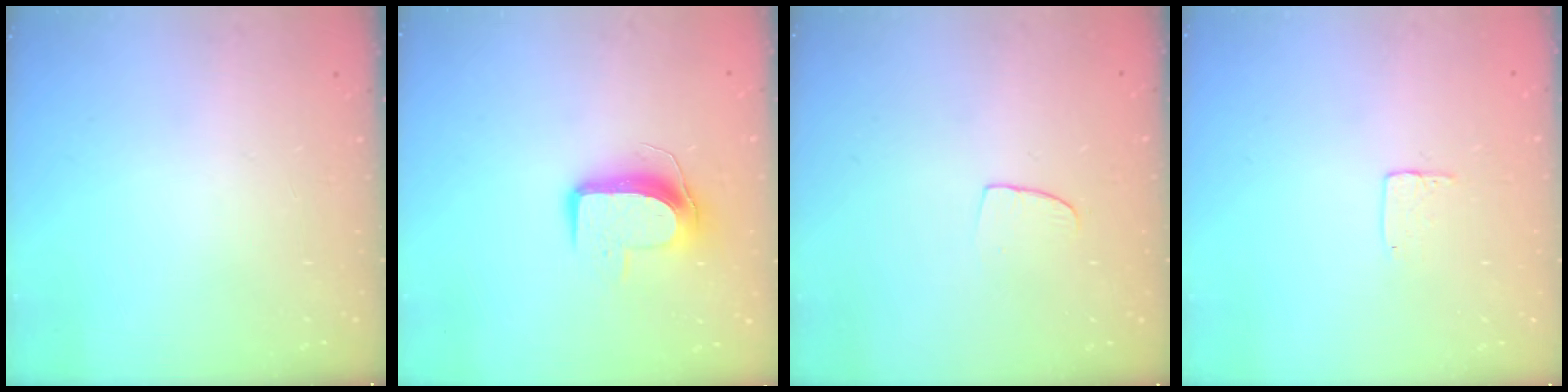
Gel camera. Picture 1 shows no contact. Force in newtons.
{"total": 9.2, "press": 9.1, "slide": 0.5}
{"total": 5.8, "press": 5.8, "slide": 0.4}
{"total": 3.9, "press": 3.9, "slide": 0.1}